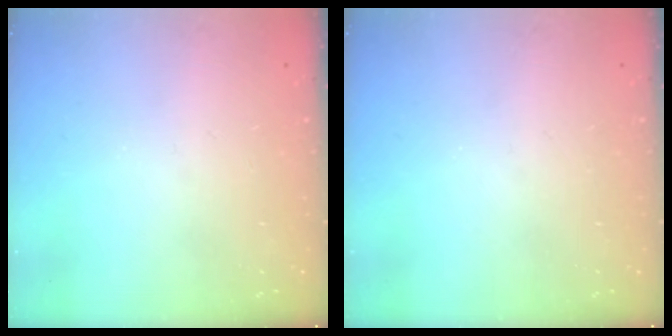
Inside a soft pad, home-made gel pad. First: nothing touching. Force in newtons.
{"total": 0.0}